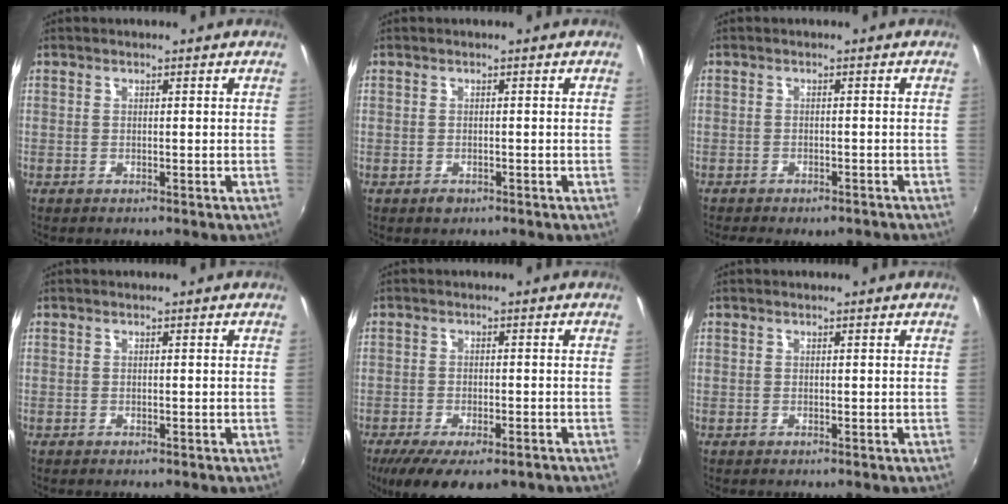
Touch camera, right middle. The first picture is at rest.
{"total": 1.5, "force": [-0.9, 1.0, 0.6], "torque": [-0.011, -0.004, -0.014]}
{"total": 6.9, "force": [-5.4, 2.8, 3.3], "torque": [-0.077, -0.027, -0.072]}
{"total": 0.6, "force": [-0.4, 0.4, 0.2], "torque": [-0.004, -0.003, -0.006]}
{"total": 12.6, "force": [-8.3, 4.9, 8.0], "torque": [-0.167, -0.044, -0.127]}
{"total": 0.0}